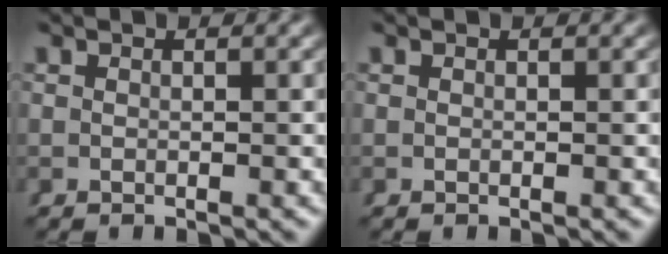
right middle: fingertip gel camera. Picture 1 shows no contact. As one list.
[{"total": 0.0}]